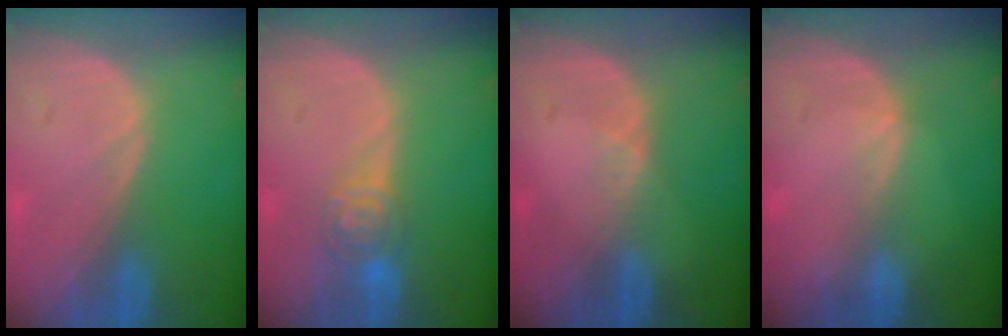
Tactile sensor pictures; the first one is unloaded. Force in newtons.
{"total": 4.7, "press": 4.2, "slide": 2.1}
{"total": 1.8, "press": 1.2, "slide": 1.3}
{"total": 1.2, "press": 0.7, "slide": 0.9}